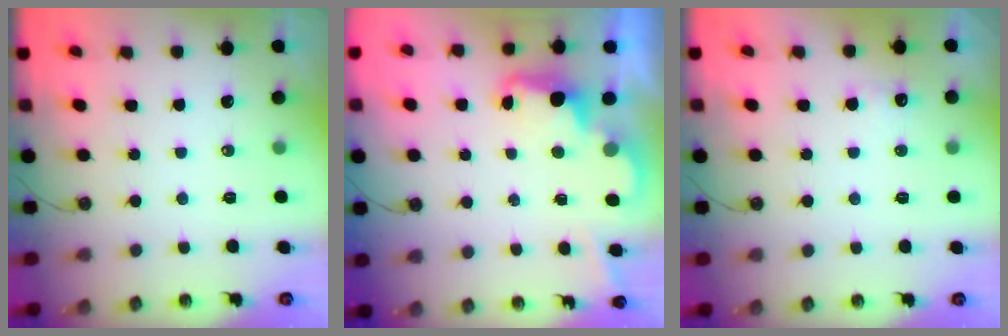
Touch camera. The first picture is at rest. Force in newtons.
{"total": 2.5, "press": 2.4, "slide": 0.6}
{"total": 4.6, "press": 4.4, "slide": 1.2}